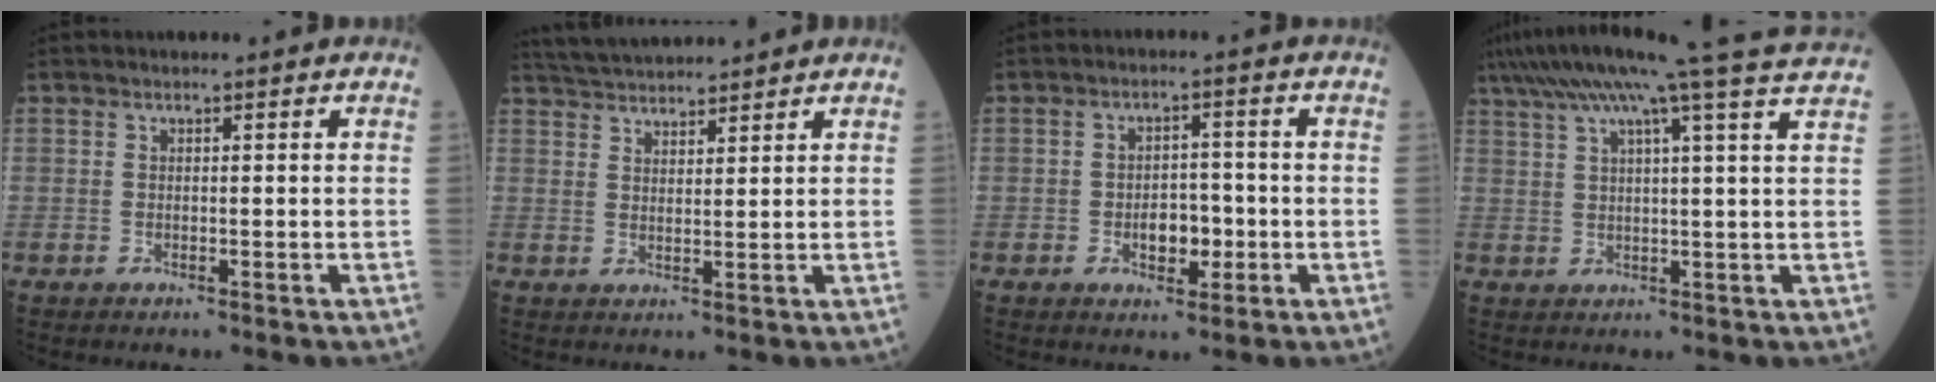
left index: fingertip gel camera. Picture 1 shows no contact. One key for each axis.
{"total": 8.0, "fx": 7.7, "fy": 0.6, "fz": 2.2, "tx": -0.048, "ty": 0.036, "tz": 0.131}
{"total": 4.4, "fx": -1.2, "fy": 2.6, "fz": 3.3, "tx": -0.049, "ty": 0.007, "tz": -0.015}
{"total": 20.1, "fx": 16.7, "fy": -2.2, "fz": 10.9, "tx": -0.194, "ty": 0.003, "tz": 0.221}